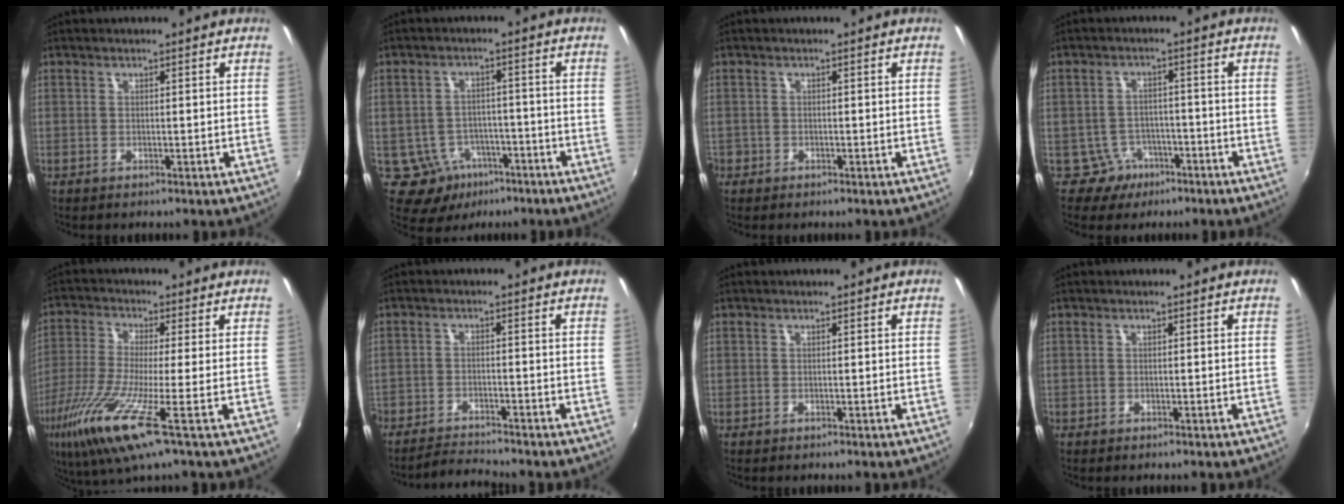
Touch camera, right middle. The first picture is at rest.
{"total": 8.4, "force": [-4.5, 6.6, 2.4], "torque": [-0.055, 0.013, -0.050]}
{"total": 1.4, "force": [-0.9, 1.1, 0.1], "torque": [-0.009, -0.001, -0.015]}
{"total": 4.9, "force": [-3.2, 3.7, 0.3], "torque": [-0.014, 0.015, -0.046]}
{"total": 13.5, "force": [-6.2, 0.3, 12.0], "torque": [-0.267, -0.039, -0.122]}
{"total": 4.7, "force": [-4.7, 0.2, 0.6], "torque": [-0.035, -0.009, -0.086]}
{"total": 0.0}
{"total": 0.0}